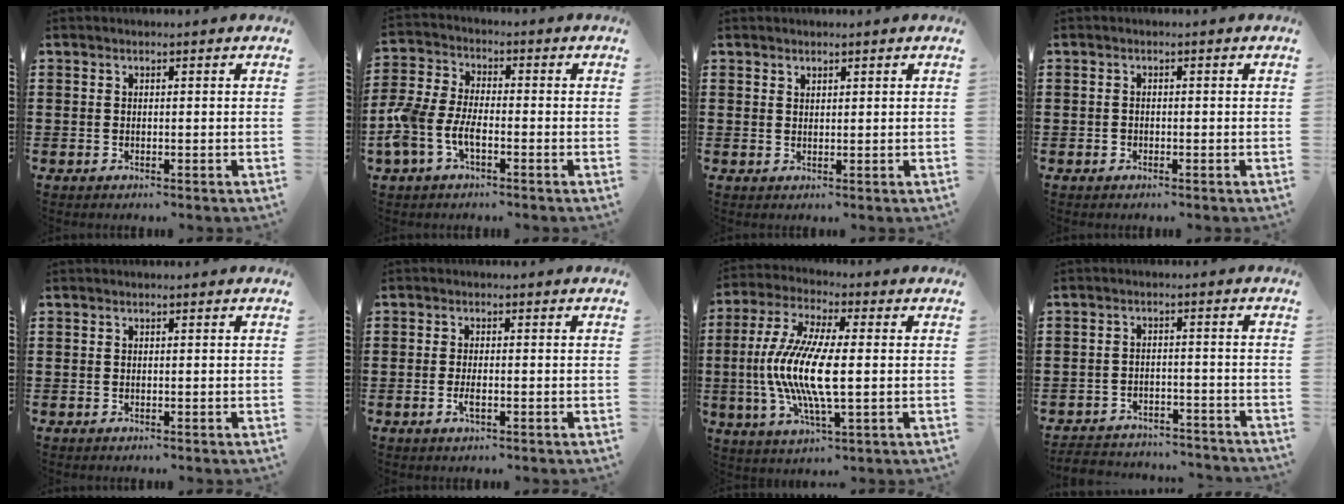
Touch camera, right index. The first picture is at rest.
{"total": 5.9, "force": [-2.7, 3.0, 4.3], "torque": [-0.119, -0.005, -0.060]}
{"total": 1.2, "force": [1.1, 0.5, -0.1], "torque": [-0.001, 0.002, 0.021]}
{"total": 0.7, "force": [-0.4, 0.5, 0.2], "torque": [-0.005, 0.003, -0.008]}
{"total": 0.0}
{"total": 2.1, "force": [-0.6, 0.6, 1.9], "torque": [-0.041, -0.004, -0.013]}
{"total": 11.5, "force": [-1.0, 3.4, 11.0], "torque": [-0.246, -0.015, -0.026]}
{"total": 3.5, "force": [-3.5, 0.4, 0.0], "torque": [-0.006, 0.000, -0.074]}